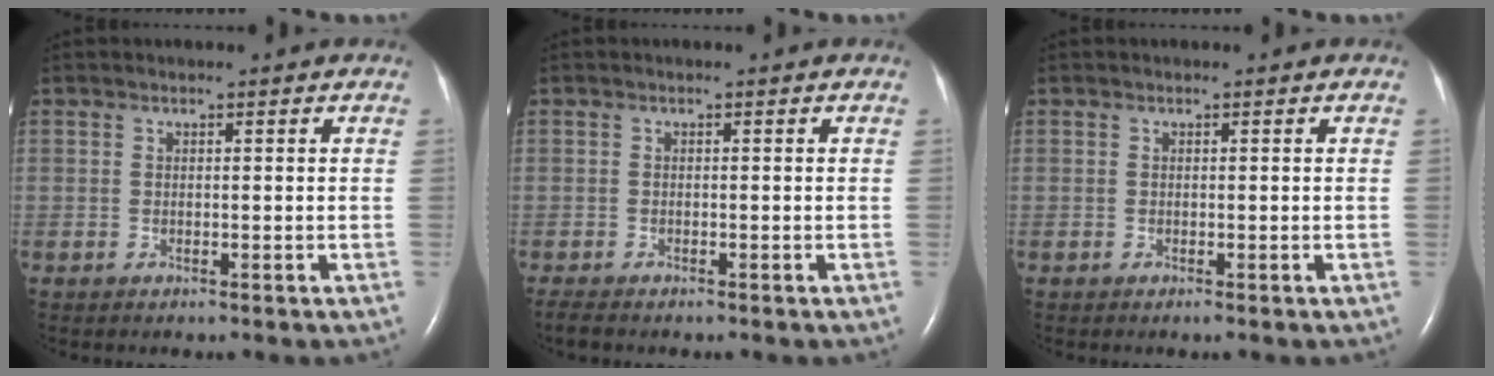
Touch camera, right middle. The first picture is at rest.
{"total": 1.7, "force": [-1.5, 0.3, 0.8], "torque": [-0.023, -0.007, -0.023]}
{"total": 0.0}